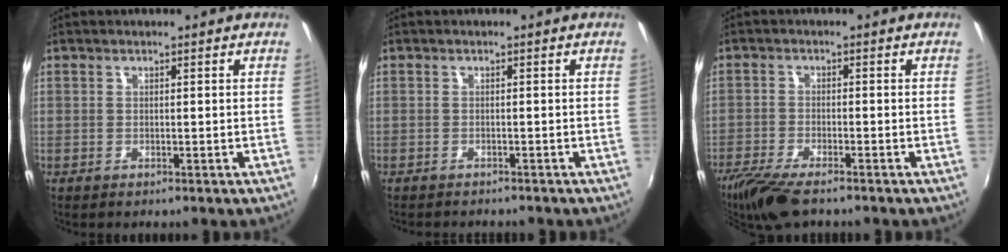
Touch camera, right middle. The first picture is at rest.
{"total": 2.7, "force": [-2.5, 0.6, 0.7], "torque": [-0.020, -0.012, -0.037]}
{"total": 9.1, "force": [-7.2, 2.0, 5.2], "torque": [-0.127, -0.035, -0.135]}